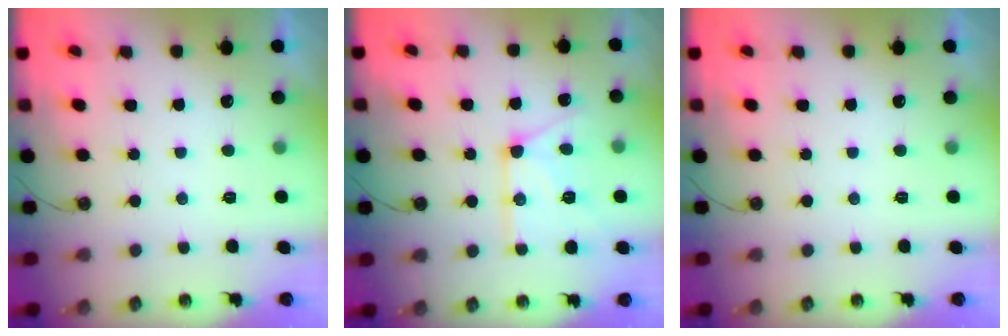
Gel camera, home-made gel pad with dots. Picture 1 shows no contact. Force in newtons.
{"total": 13.8, "press": 13.8, "slide": 0.9}
{"total": 0.0}